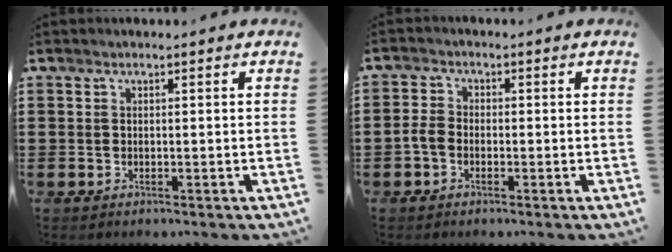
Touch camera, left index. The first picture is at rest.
{"total": 2.6, "force": [-1.1, 1.6, 1.7], "torque": [-0.049, 0.000, -0.025]}